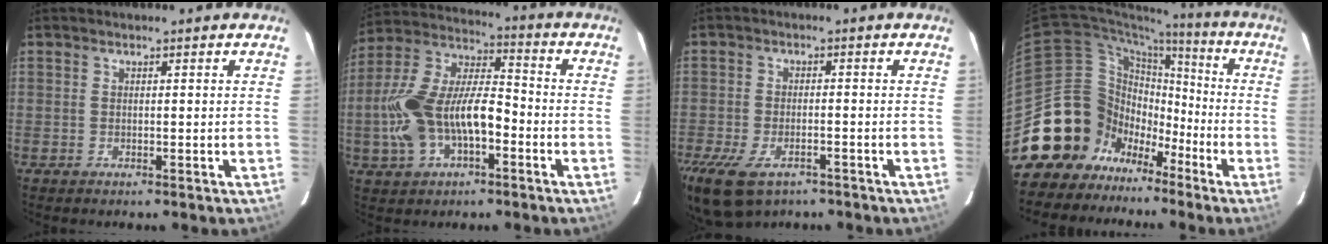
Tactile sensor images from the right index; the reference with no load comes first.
{"total": 15.9, "force": [-4.2, 5.4, 14.3], "torque": [-0.299, 0.002, -0.081]}
{"total": 12.3, "force": [-8.0, 6.0, 7.2], "torque": [-0.185, -0.038, -0.137]}
{"total": 17.7, "force": [-9.8, 14.4, 3.1], "torque": [-0.088, 0.071, -0.157]}